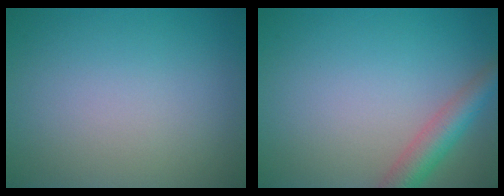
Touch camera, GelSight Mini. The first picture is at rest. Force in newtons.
{"total": 3.7, "press": 3.7, "slide": 0.2}